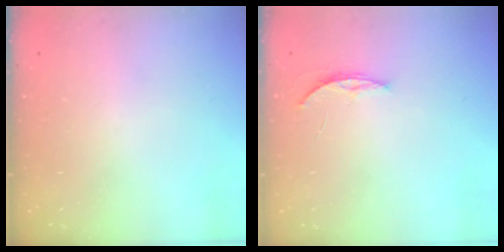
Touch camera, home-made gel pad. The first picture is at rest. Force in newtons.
{"total": 3.7, "press": 3.7, "slide": 0.5}